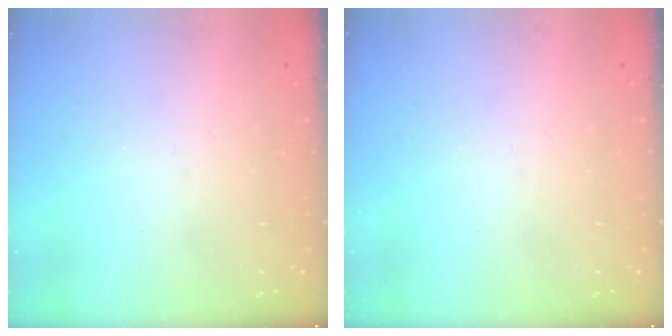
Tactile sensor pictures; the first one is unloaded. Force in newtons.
{"total": 0.0}